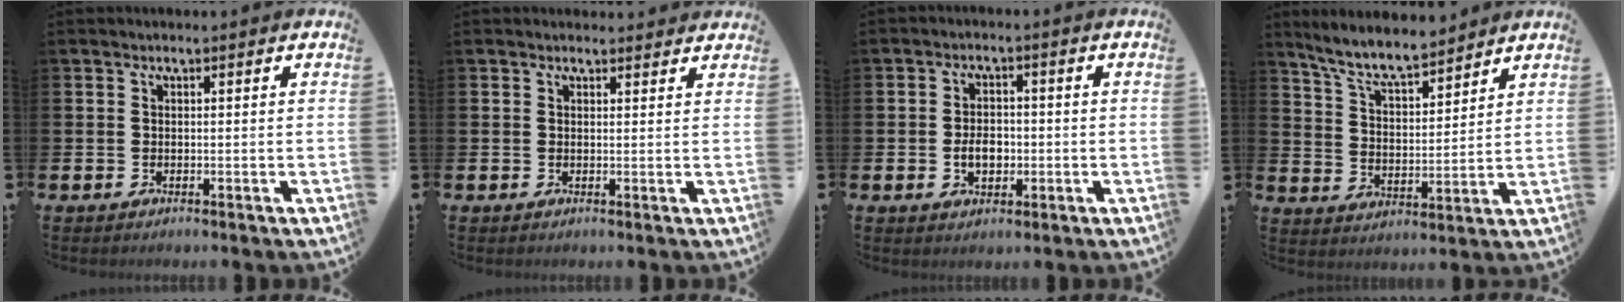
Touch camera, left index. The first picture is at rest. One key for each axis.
{"total": 1.3, "fx": 1.3, "fy": 0.4, "fz": 0.0, "tx": 0.015, "ty": -0.003, "tz": 0.020}
{"total": 3.6, "fx": -0.8, "fy": 2.5, "fz": 2.5, "tx": -0.033, "ty": -0.002, "tz": -0.020}
{"total": 7.8, "fx": 7.1, "fy": 1.3, "fz": 3.0, "tx": -0.087, "ty": -0.035, "tz": 0.126}